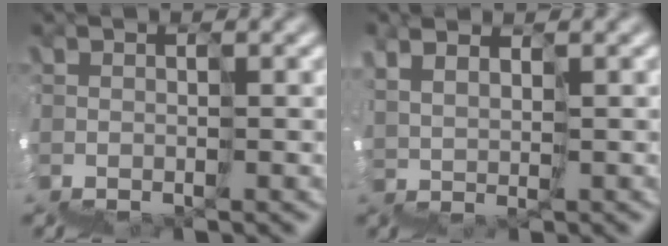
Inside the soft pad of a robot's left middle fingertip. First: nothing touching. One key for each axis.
{"total": 4.4, "fx": 4.0, "fy": -1.1, "fz": -1.6, "tx": 0.014, "ty": 0.030, "tz": 0.071}